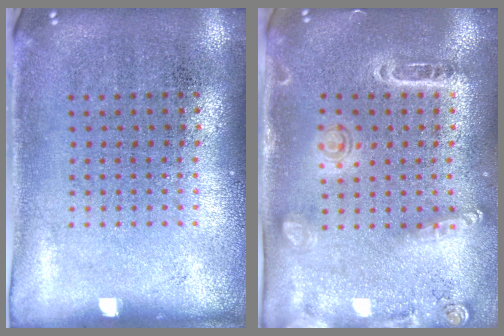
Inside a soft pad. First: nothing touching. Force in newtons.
{"total": 1.6, "press": 1.5, "slide": 0.5}